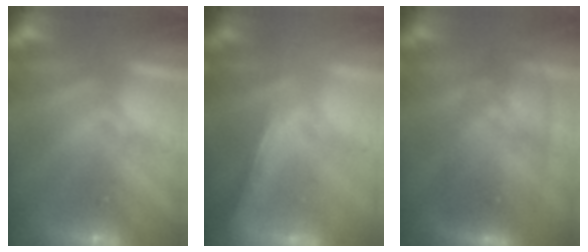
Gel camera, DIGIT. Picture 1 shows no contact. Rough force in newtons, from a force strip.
{"total": 1.8}
{"total": 3.0}